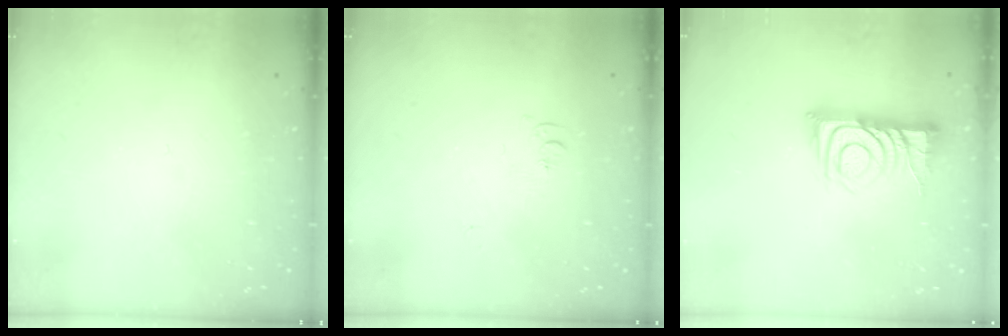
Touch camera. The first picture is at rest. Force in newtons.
{"total": 5.2, "press": 5.1, "slide": 0.6}
{"total": 11.9, "press": 11.9, "slide": 0.6}